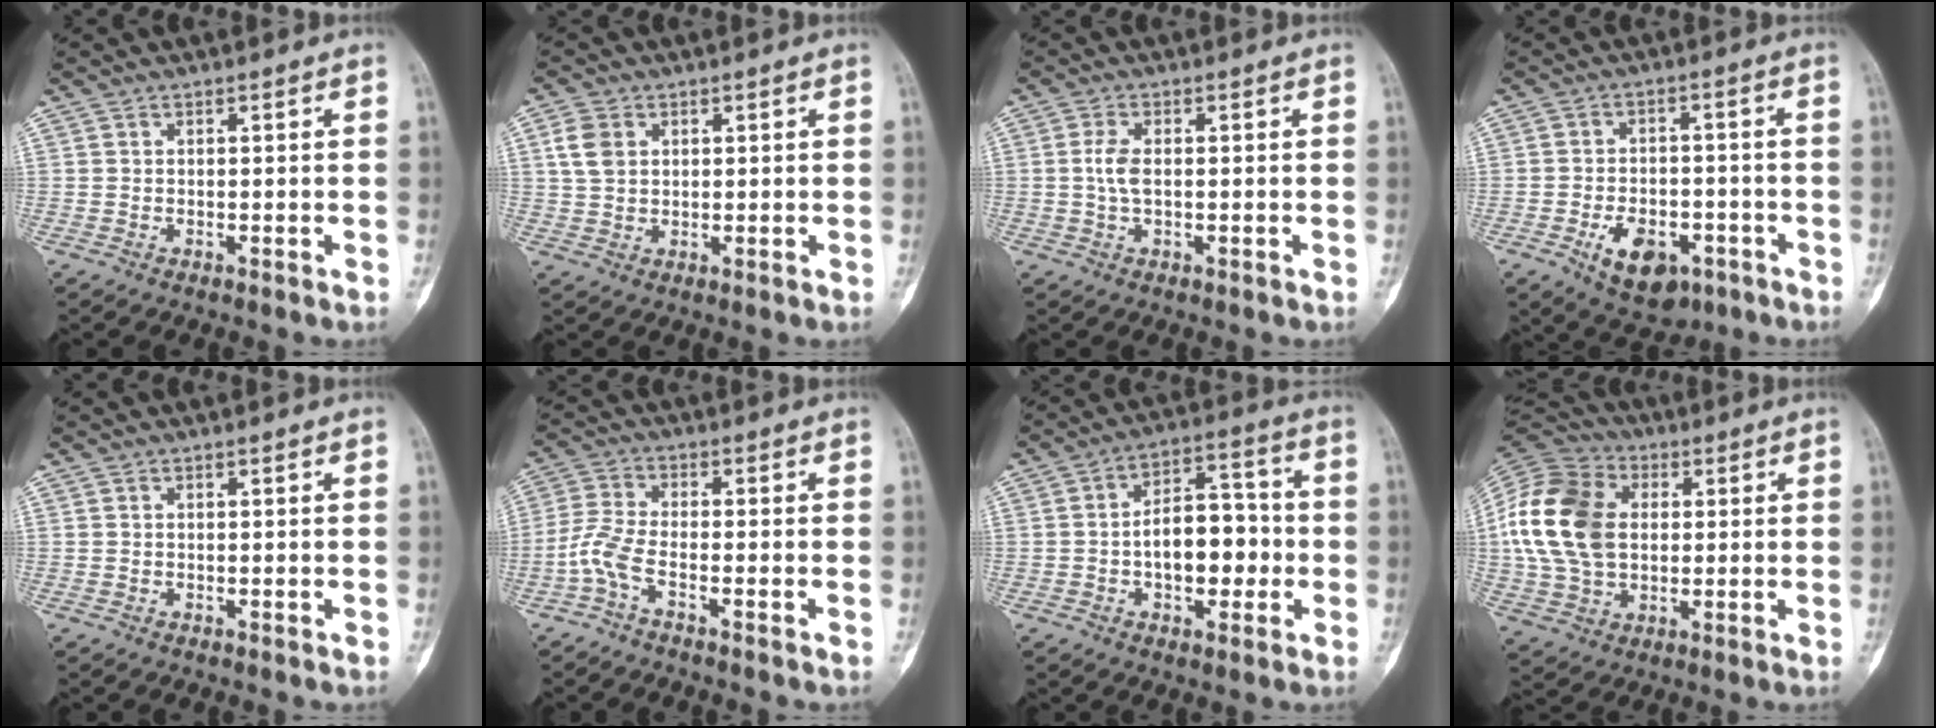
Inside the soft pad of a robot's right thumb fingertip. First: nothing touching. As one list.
[{"total": 4.8, "force": [1.7, 3.5, 2.8], "torque": [-0.048, 0.001, 0.034]}, {"total": 3.4, "force": [0.1, 1.7, 3.0], "torque": [-0.066, 0.004, 0.000]}, {"total": 9.8, "force": [-4.5, 6.0, 6.3], "torque": [-0.083, 0.022, -0.059]}, {"total": 0.0}, {"total": 5.0, "force": [-2.6, 1.3, 4.1], "torque": [-0.107, 0.014, -0.062]}, {"total": 11.8, "force": [-1.7, 7.0, 9.4], "torque": [-0.110, 0.036, -0.031]}, {"total": 19.3, "force": [2.1, 13.7, 13.4], "torque": [-0.261, 0.011, 0.036]}]